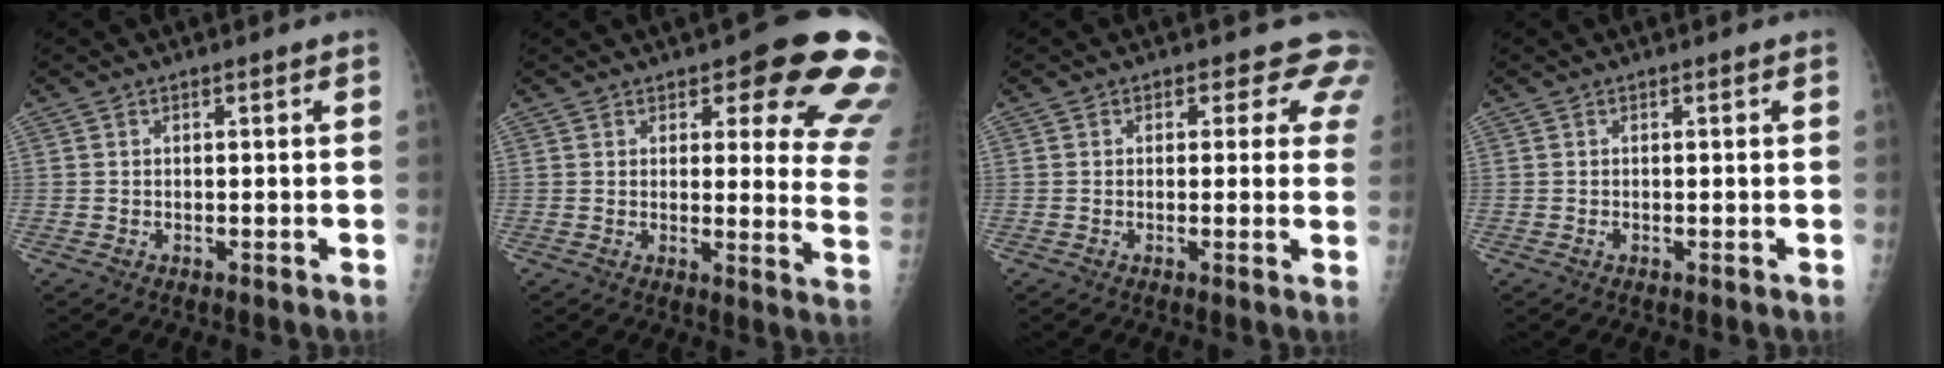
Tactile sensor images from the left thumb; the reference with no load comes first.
{"total": 16.1, "force": [9.9, 5.6, 11.5], "torque": [-0.081, -0.057, 0.098]}
{"total": 6.1, "force": [4.7, 3.7, 1.3], "torque": [0.029, -0.017, 0.027]}
{"total": 0.0}